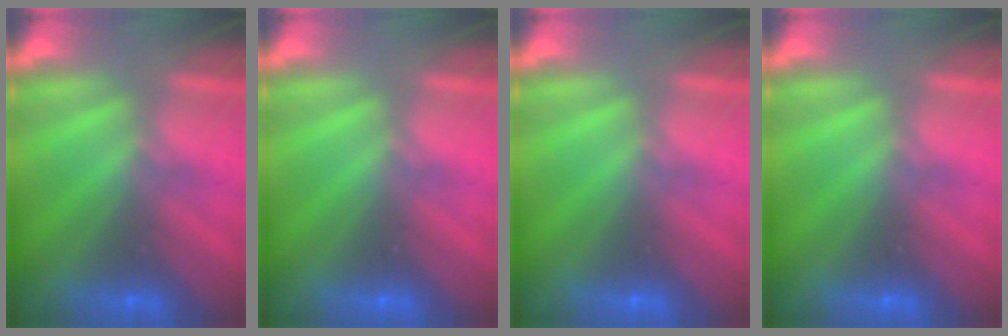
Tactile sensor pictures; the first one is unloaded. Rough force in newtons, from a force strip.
{"total": 0.0}
{"total": 0.0}
{"total": 0.0}